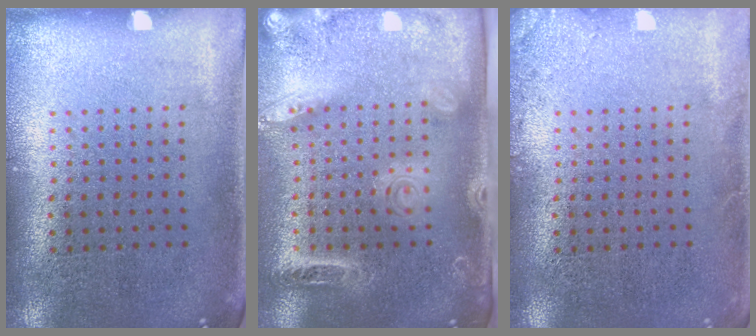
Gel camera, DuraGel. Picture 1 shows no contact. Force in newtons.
{"total": 2.5, "press": 2.0, "slide": 1.5}
{"total": 1.3, "press": 1.3, "slide": 0.2}